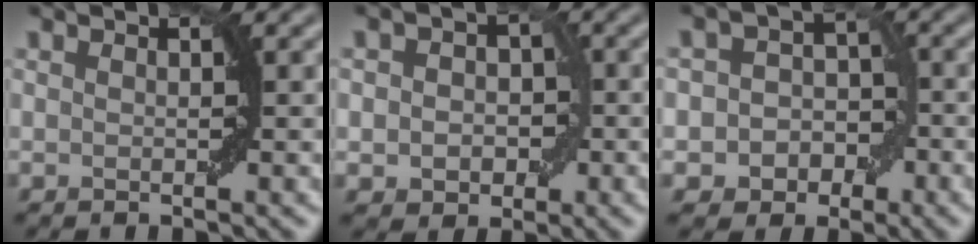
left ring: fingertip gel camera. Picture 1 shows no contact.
{"total": 4.0, "force": [-0.3, 3.3, 2.3], "torque": [-0.012, 0.003, -0.014]}
{"total": 5.3, "force": [-1.7, 4.6, 1.8], "torque": [-0.004, 0.020, -0.046]}